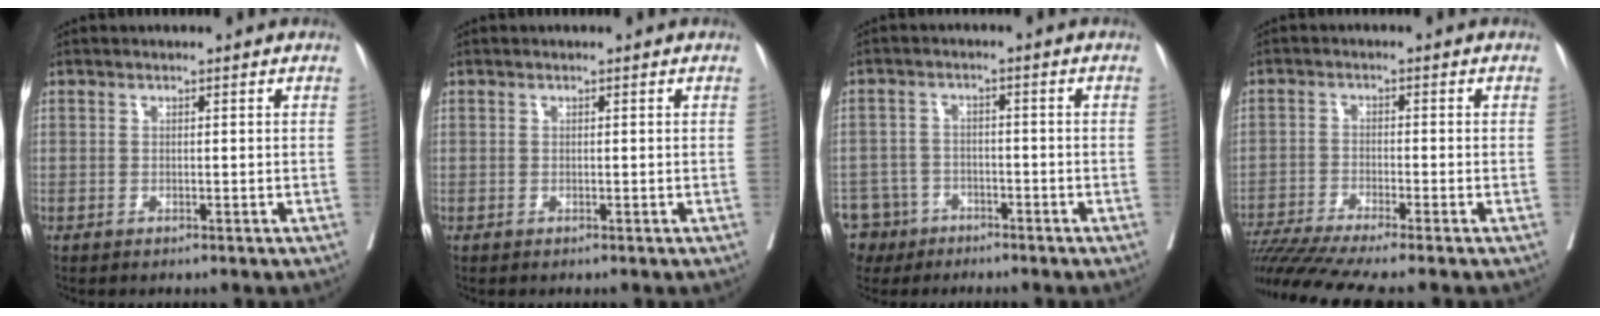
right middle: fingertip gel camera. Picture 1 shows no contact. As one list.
[{"total": 0.0}, {"total": 7.8, "force": [-5.5, 5.5, 0.8], "torque": [-0.029, -0.001, -0.094]}, {"total": 13.8, "force": [-11.7, -0.9, 7.2], "torque": [-0.124, -0.025, -0.196]}]